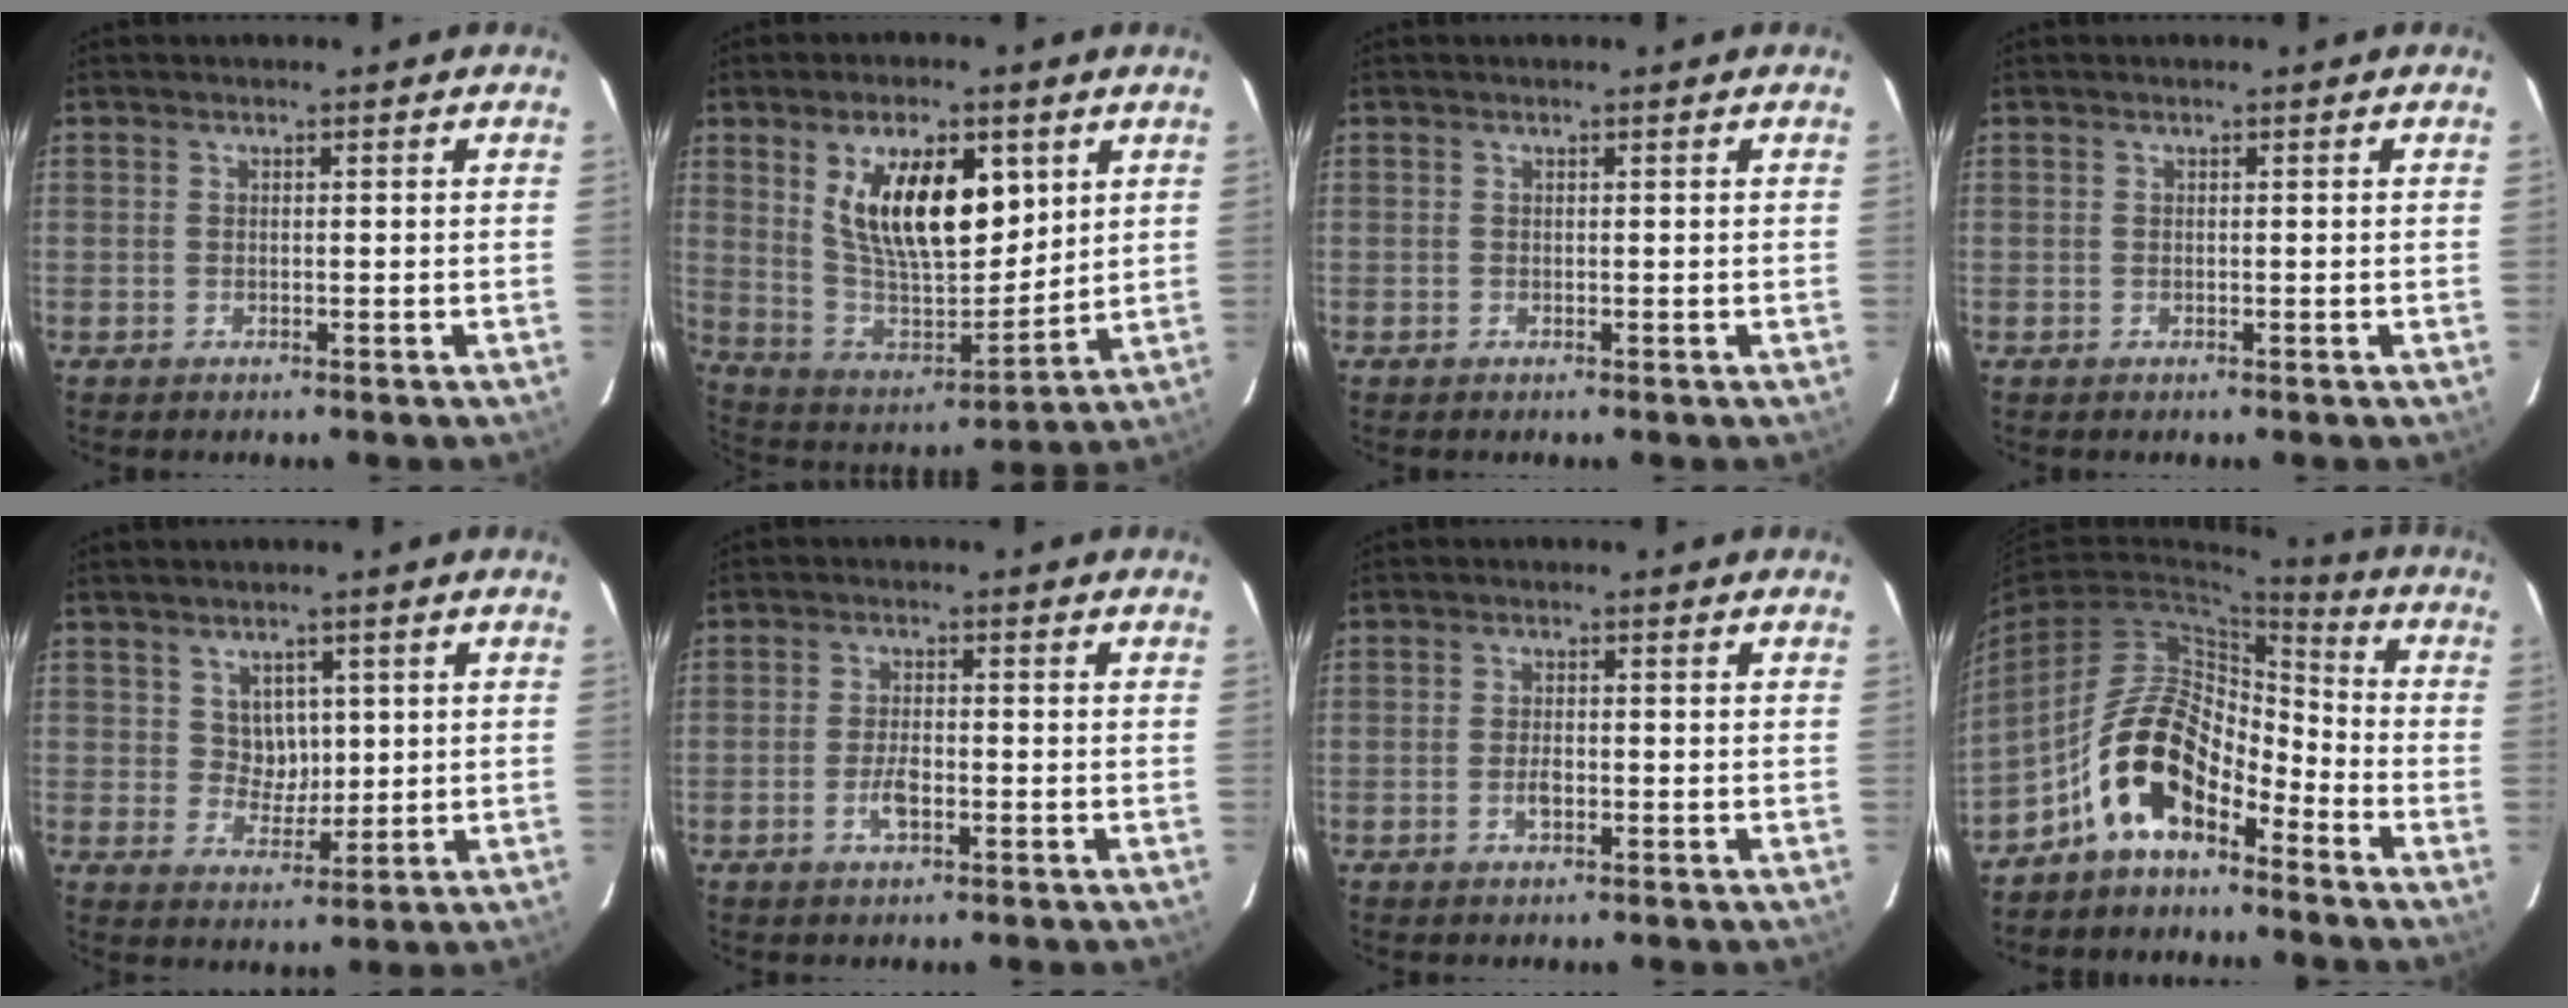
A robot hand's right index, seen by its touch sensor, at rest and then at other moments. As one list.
[{"total": 18.1, "force": [6.8, 8.3, 14.6], "torque": [-0.254, -0.001, 0.136]}, {"total": 0.0}, {"total": 0.0}, {"total": 4.6, "force": [1.5, 4.1, 1.6], "torque": [-0.022, 0.006, 0.033]}, {"total": 3.8, "force": [-1.6, 1.6, 3.1], "torque": [-0.064, 0.000, -0.028]}, {"total": 2.3, "force": [-0.8, 1.1, 1.8], "torque": [-0.035, 0.001, -0.015]}, {"total": 12.0, "force": [-7.2, 5.7, 7.7], "torque": [-0.142, 0.021, -0.132]}]